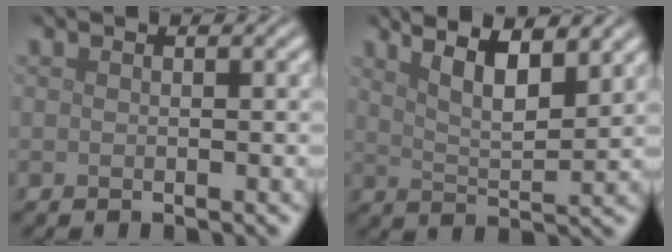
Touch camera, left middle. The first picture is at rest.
{"total": 6.1, "force": [4.1, 1.7, 4.2], "torque": [-0.058, 0.013, 0.054]}